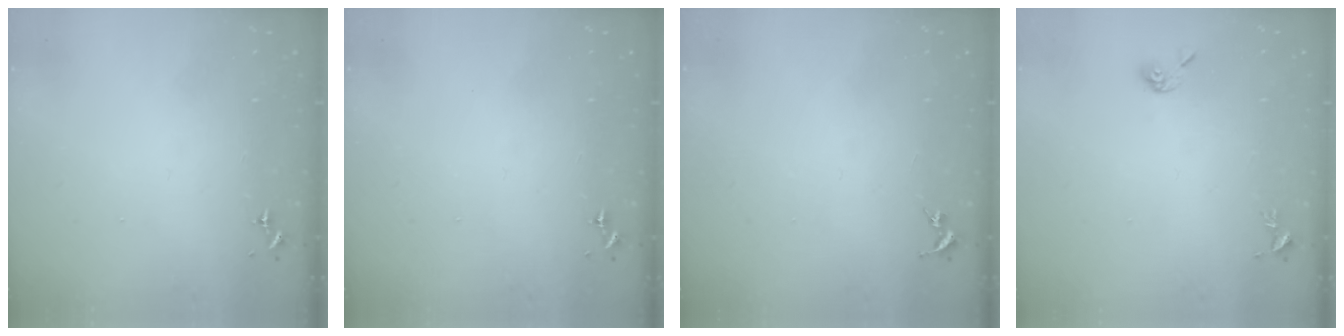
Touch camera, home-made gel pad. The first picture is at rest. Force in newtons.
{"total": 0.0}
{"total": 0.0}
{"total": 5.2, "press": 5.1, "slide": 0.7}